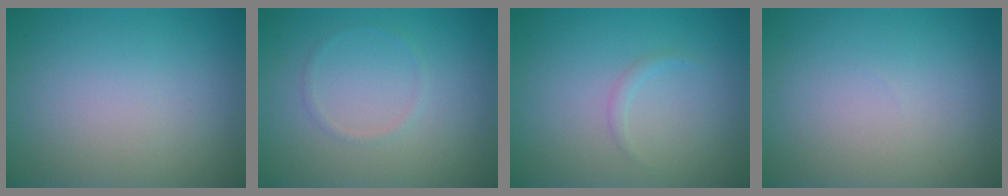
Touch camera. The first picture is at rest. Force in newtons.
{"total": 0.6, "press": 0.6, "slide": 0.1}
{"total": 0.7, "press": 0.7, "slide": 0.1}
{"total": 0.0}